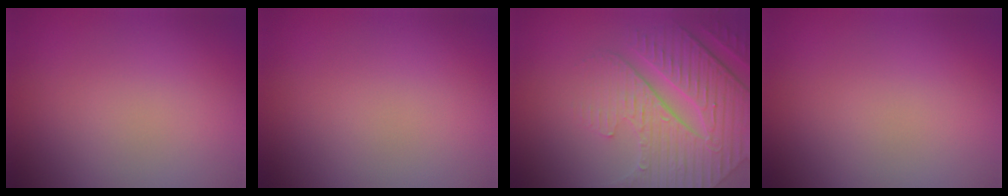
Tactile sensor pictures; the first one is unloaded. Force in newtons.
{"total": 0.0}
{"total": 6.9, "press": 5.7, "slide": 3.9}
{"total": 0.0}